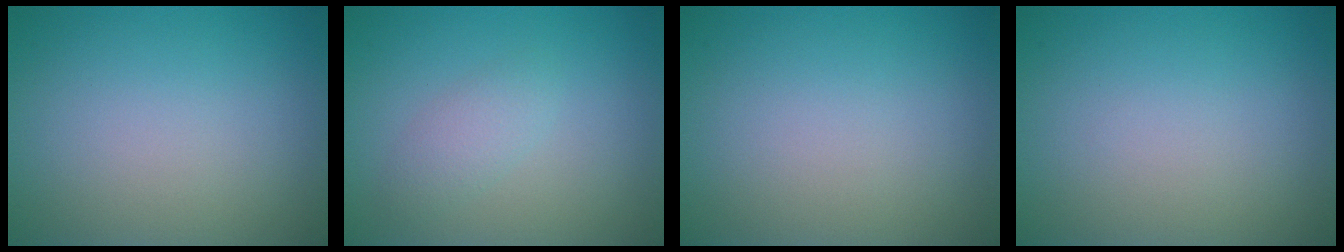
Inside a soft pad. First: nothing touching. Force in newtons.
{"total": 1.7, "press": 1.7, "slide": 0.1}
{"total": 0.0}
{"total": 0.0}